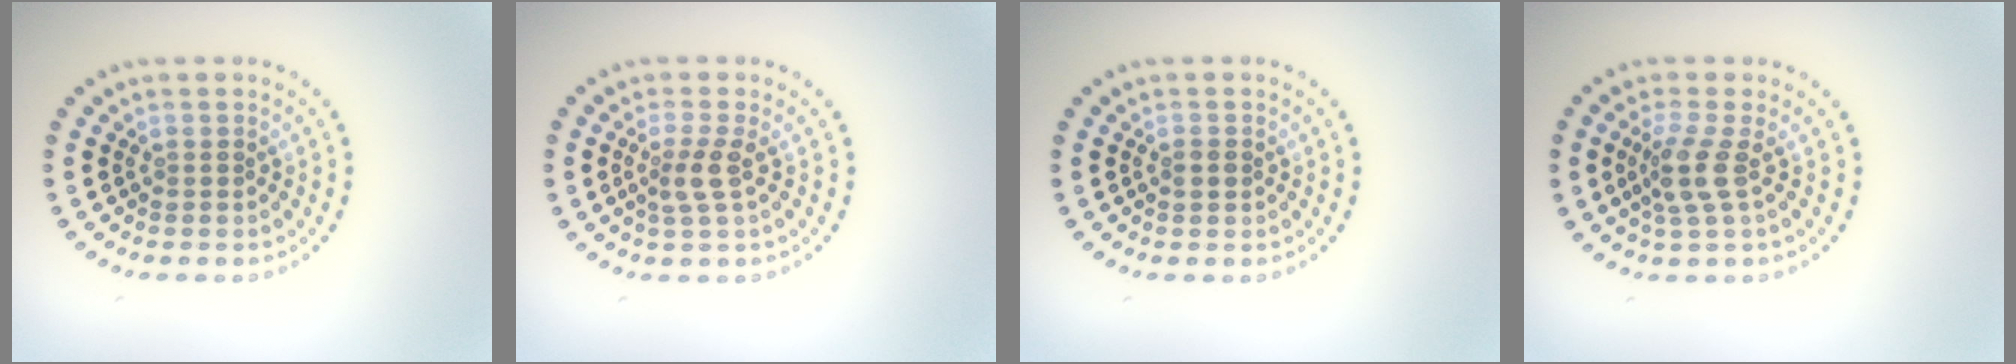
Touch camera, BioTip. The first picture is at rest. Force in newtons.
{"total": 2.1, "press": 1.7, "slide": 1.3}
{"total": 1.2, "press": 1.2, "slide": 0.2}
{"total": 2.6, "press": 1.9, "slide": 1.7}